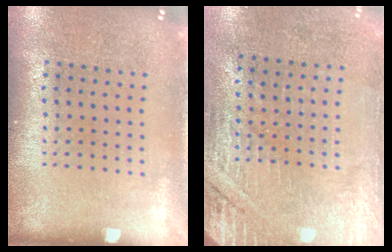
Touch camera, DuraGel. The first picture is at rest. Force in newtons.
{"total": 2.8, "press": 2.6, "slide": 0.9}